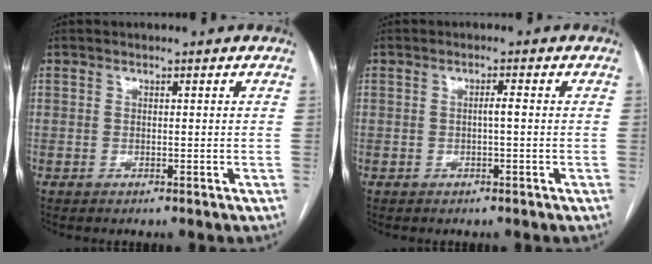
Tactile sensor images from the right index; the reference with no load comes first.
{"total": 1.2, "force": [-0.1, 0.0, 1.2], "torque": [-0.019, 0.002, -0.002]}